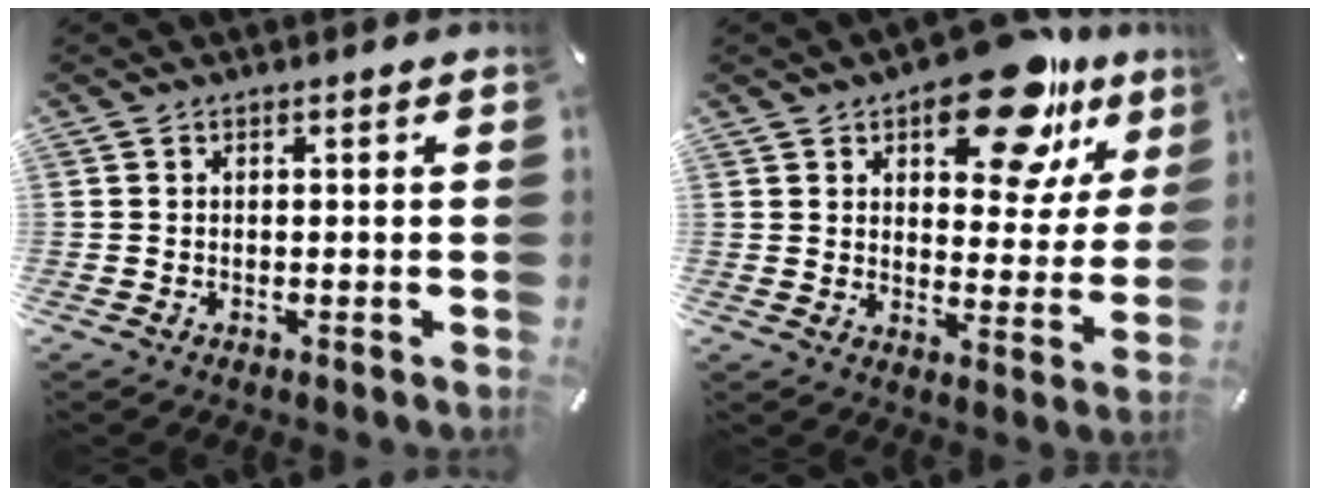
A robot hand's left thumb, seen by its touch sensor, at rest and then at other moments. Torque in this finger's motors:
{"motor_torque": [1.94, 1.85, 1.67, -1.10, 0.37]}